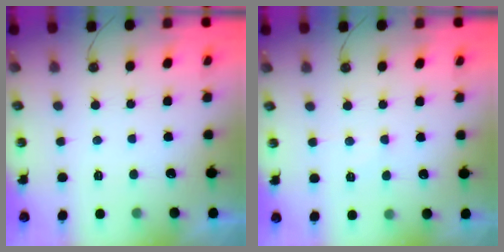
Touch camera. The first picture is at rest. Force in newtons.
{"total": 5.0, "press": 4.9, "slide": 0.7}